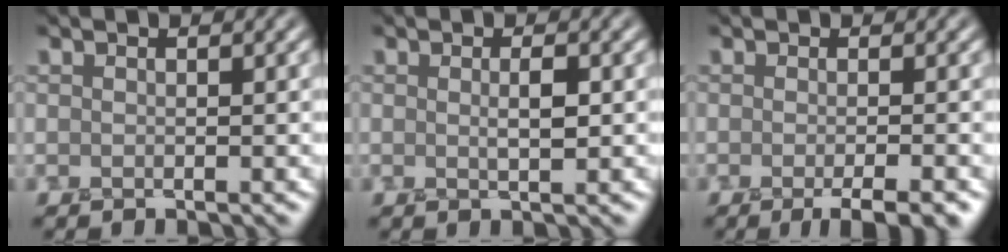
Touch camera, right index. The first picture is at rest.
{"total": 1.4, "force": [0.0, 0.3, 1.4], "torque": [-0.023, -0.001, 0.000]}
{"total": 3.2, "force": [-1.3, 0.6, 2.8], "torque": [-0.029, -0.003, -0.022]}